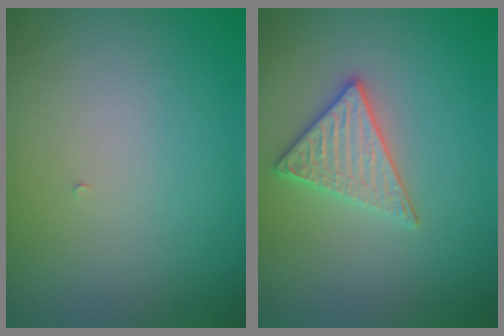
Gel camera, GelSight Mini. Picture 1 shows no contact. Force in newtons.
{"total": 2.9, "press": 2.7, "slide": 1.1}